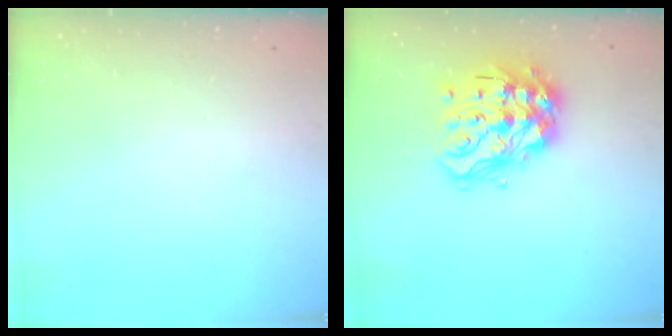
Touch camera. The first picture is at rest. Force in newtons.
{"total": 19.5, "press": 19.5, "slide": 1.4}